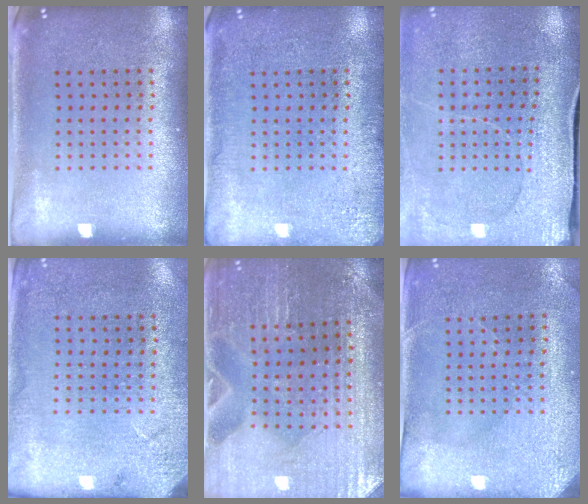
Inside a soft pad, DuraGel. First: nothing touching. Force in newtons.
{"total": 2.5, "press": 2.4, "slide": 0.5}
{"total": 2.9, "press": 2.8, "slide": 0.7}
{"total": 2.7, "press": 2.3, "slide": 1.3}
{"total": 1.5, "press": 1.4, "slide": 0.2}
{"total": 2.9, "press": 2.7, "slide": 1.1}